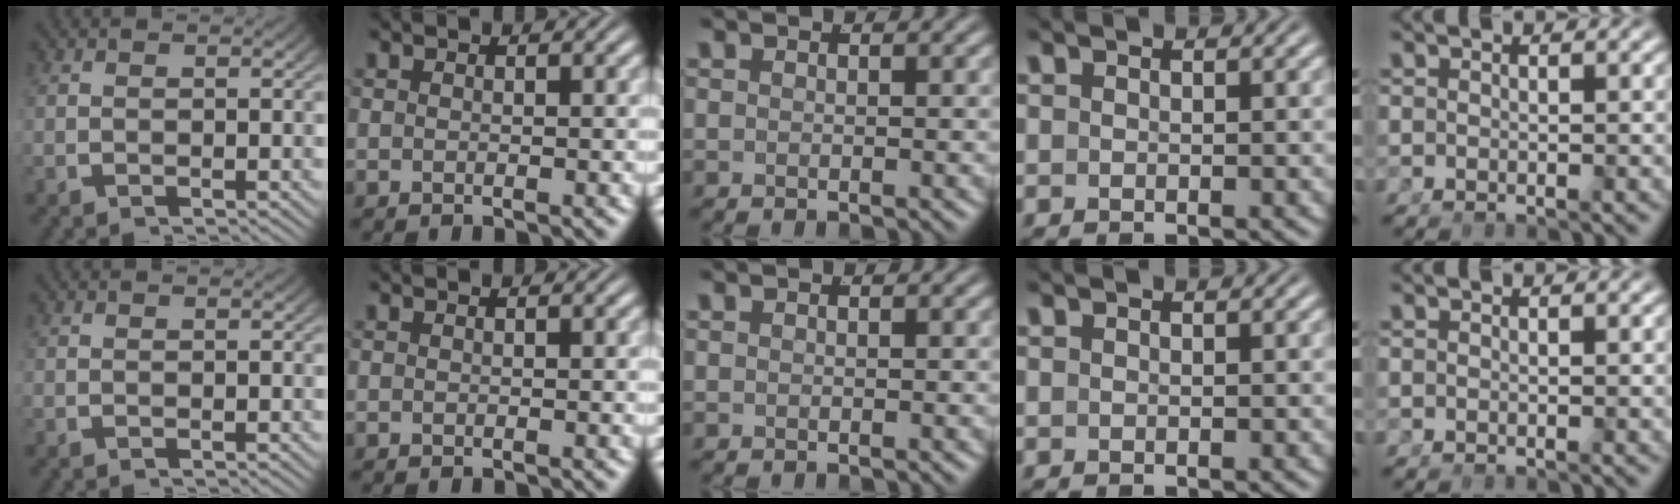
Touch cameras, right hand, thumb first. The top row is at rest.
{}